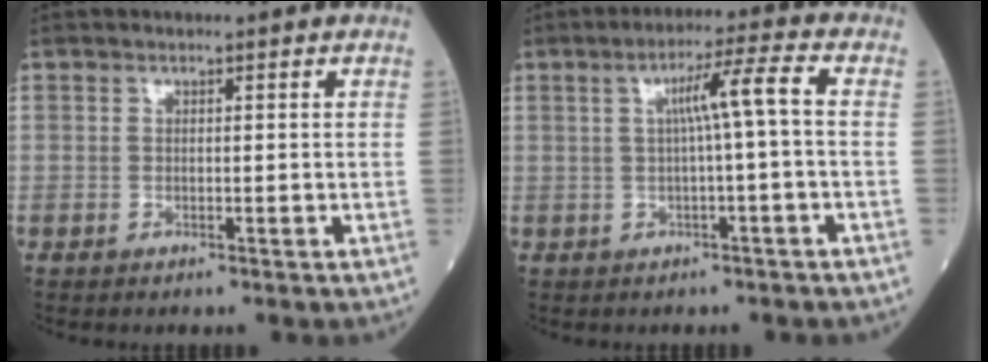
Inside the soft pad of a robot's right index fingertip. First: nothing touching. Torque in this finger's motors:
{"motor_torque": [0.94, 0.13, 0.46, 0.11]}